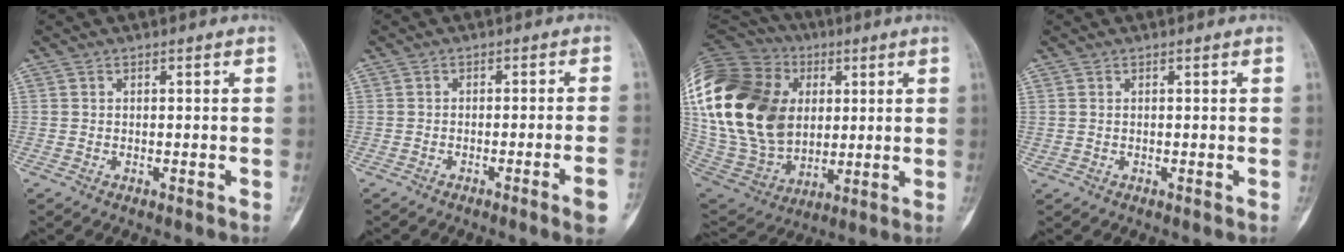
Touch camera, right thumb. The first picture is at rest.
{"total": 5.3, "force": [-2.4, -0.3, 4.6], "torque": [-0.069, 0.006, -0.035]}
{"total": 36.2, "force": [6.3, 25.9, 24.5], "torque": [-0.541, 0.036, 0.133]}
{"total": 0.7, "force": [0.3, 0.3, 0.5], "torque": [-0.016, -0.003, 0.008]}